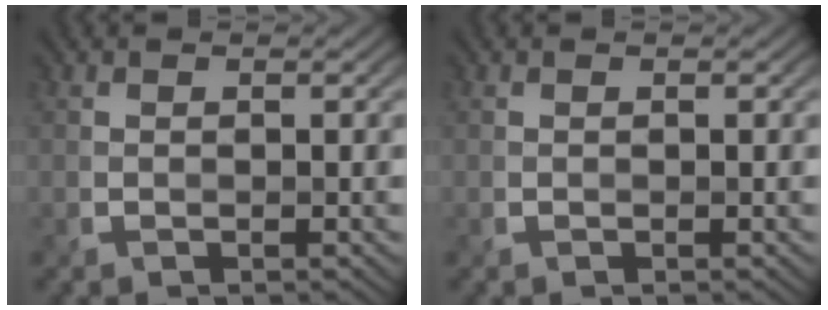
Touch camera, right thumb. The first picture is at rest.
{"total": 0.0}